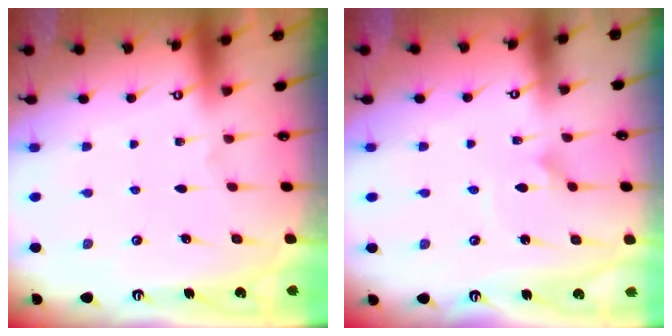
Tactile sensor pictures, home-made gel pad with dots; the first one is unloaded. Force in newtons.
{"total": 1.5, "press": 1.5, "slide": 0.0}